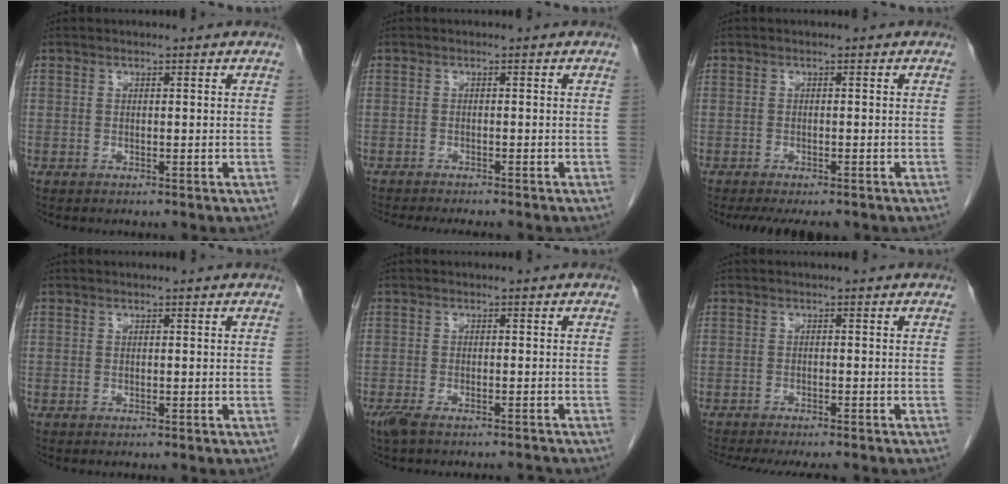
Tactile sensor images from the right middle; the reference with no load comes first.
{"total": 7.9, "force": [-7.0, 1.1, 3.4], "torque": [-0.039, -0.011, -0.097]}
{"total": 7.2, "force": [-5.8, 2.3, 3.5], "torque": [-0.043, -0.013, -0.079]}
{"total": 0.0}
{"total": 4.7, "force": [-4.0, 0.8, 2.3], "torque": [-0.040, -0.009, -0.068]}
{"total": 11.5, "force": [-10.0, 2.0, 5.3], "torque": [-0.081, -0.017, -0.134]}